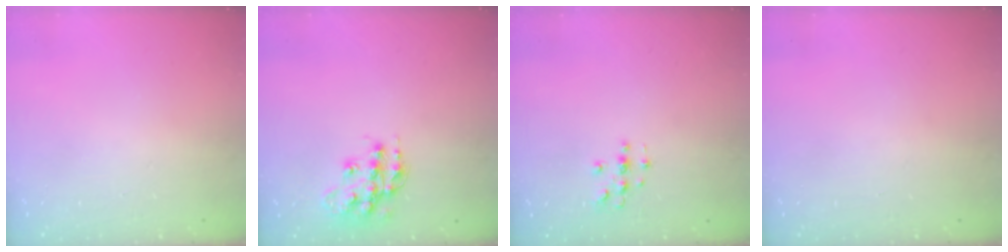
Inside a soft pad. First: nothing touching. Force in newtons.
{"total": 14.9, "press": 14.9, "slide": 0.9}
{"total": 3.0, "press": 3.0, "slide": 0.3}
{"total": 0.0}